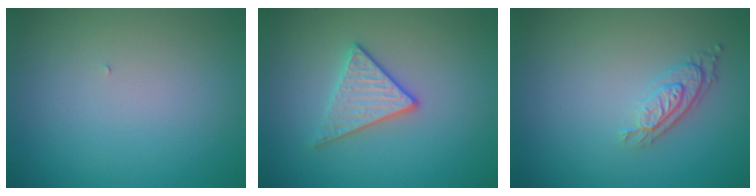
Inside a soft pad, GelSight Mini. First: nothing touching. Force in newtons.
{"total": 2.8, "press": 2.6, "slide": 1.0}
{"total": 2.9, "press": 2.2, "slide": 1.9}